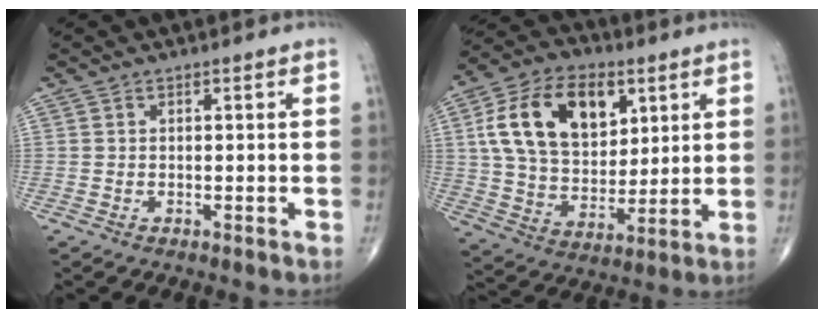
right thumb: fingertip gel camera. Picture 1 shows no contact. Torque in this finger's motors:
{"motor_torque": [0.54, 2.73, 1.44, 0.42, 0.47]}